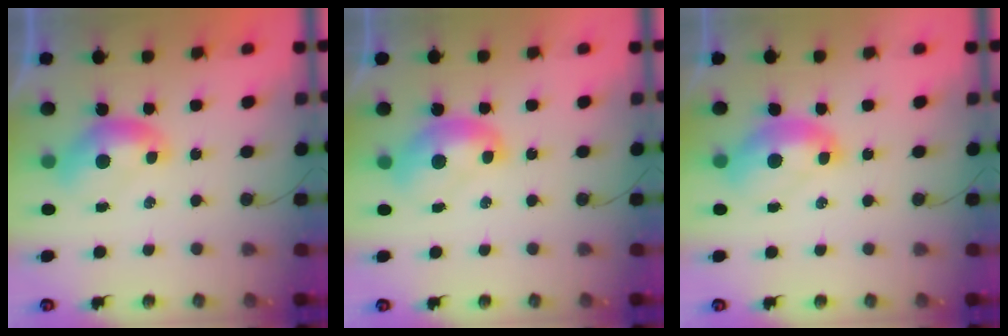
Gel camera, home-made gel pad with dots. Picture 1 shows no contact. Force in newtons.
{"total": 2.2, "press": 2.2, "slide": 0.3}
{"total": 2.2, "press": 2.1, "slide": 0.7}